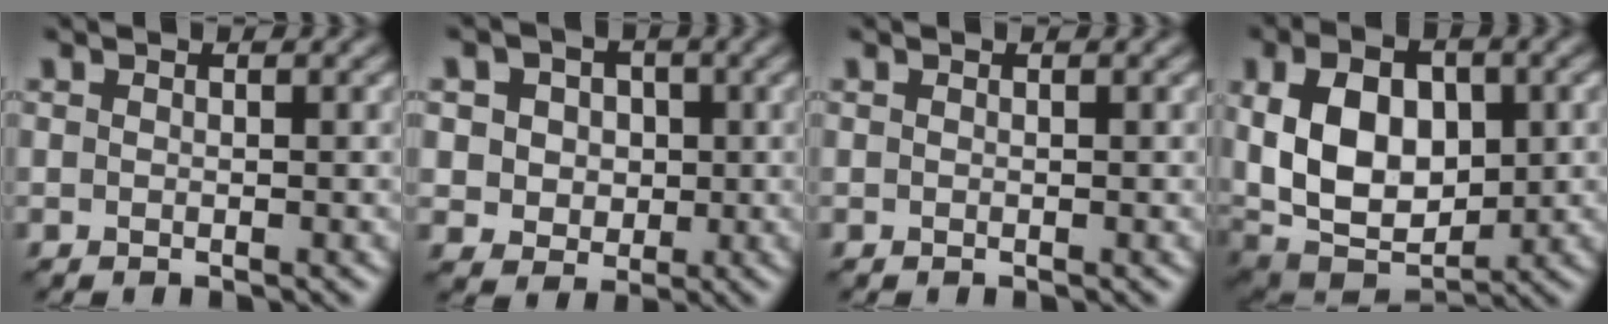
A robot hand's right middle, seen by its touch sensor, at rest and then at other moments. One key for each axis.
{"total": 5.9, "fx": 1.7, "fy": 5.0, "fz": 2.7, "tx": -0.044, "ty": 0.020, "tz": 0.012}
{"total": 0.0}
{"total": 12.1, "fx": 1.2, "fy": 7.9, "fz": 9.0, "tx": -0.175, "ty": 0.008, "tz": 0.026}